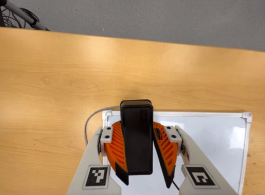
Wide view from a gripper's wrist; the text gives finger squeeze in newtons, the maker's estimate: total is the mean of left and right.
{"total": 9.8, "left": 9.7, "right": 9.9}